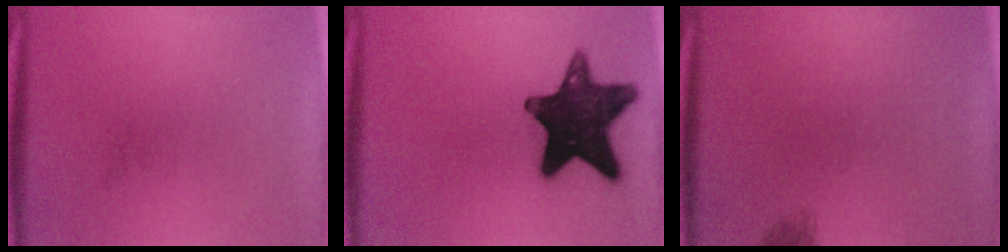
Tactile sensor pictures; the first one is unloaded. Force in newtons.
{"total": 15.8}
{"total": 1.4}